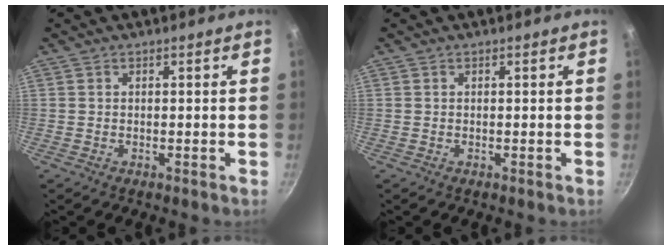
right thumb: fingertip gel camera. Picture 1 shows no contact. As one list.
[{"total": 0.0}]